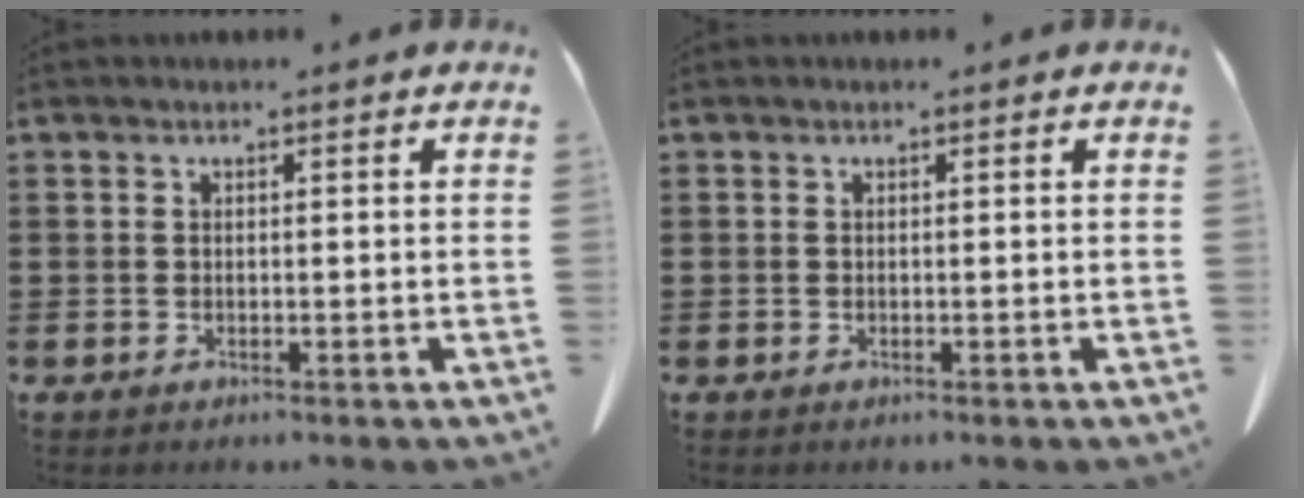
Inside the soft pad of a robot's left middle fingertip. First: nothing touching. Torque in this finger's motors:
{"motor_torque": [-0.33, -0.38, 0.05, 0.01]}